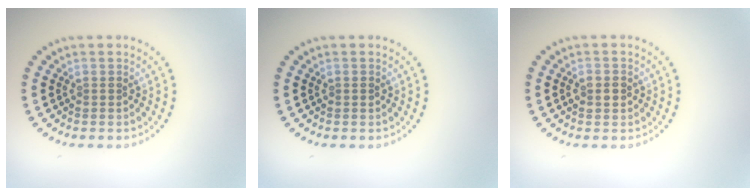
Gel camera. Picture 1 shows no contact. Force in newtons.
{"total": 0.6, "press": 0.6, "slide": 0.0}
{"total": 1.9, "press": 1.9, "slide": 0.1}